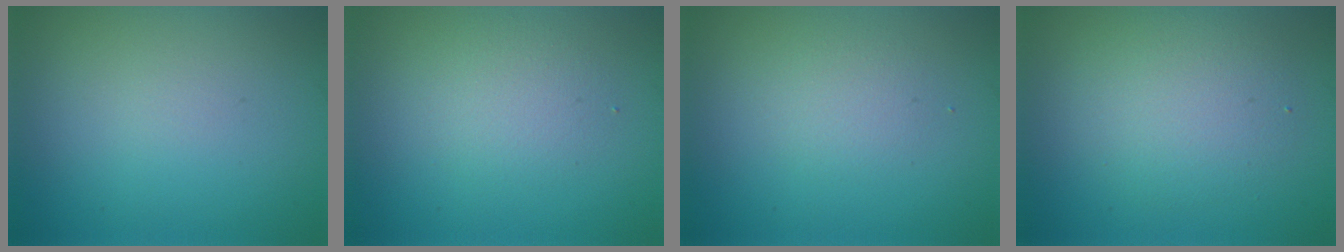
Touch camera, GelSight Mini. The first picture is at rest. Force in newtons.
{"total": 2.0, "press": 2.0, "slide": 0.1}
{"total": 1.5, "press": 1.5, "slide": 0.0}
{"total": 3.7, "press": 3.7, "slide": 0.0}